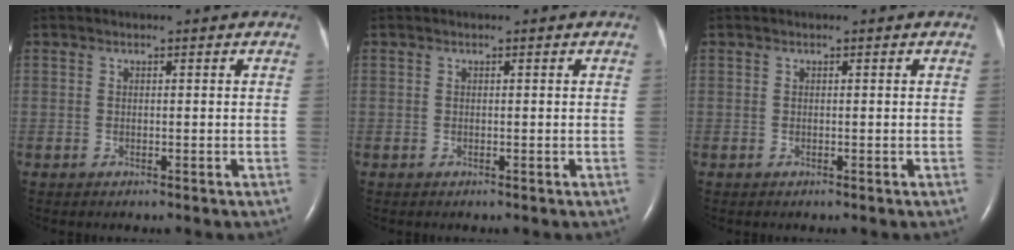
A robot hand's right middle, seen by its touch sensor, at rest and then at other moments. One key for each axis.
{"total": 0.0}
{"total": 0.0}